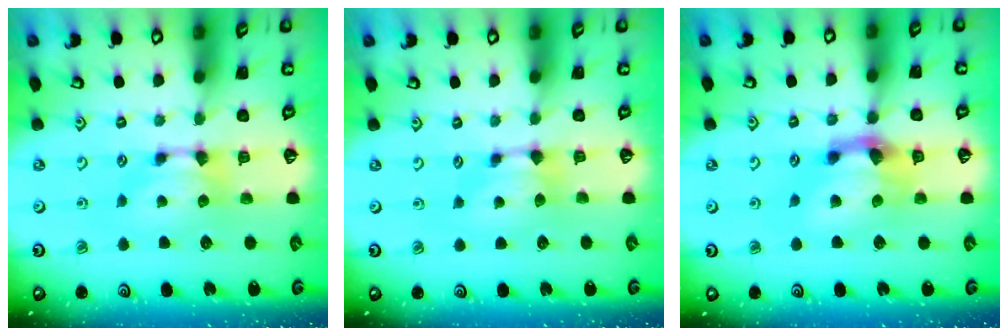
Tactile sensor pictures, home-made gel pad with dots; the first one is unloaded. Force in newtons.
{"total": 0.7, "press": 0.4, "slide": 0.6}
{"total": 4.6, "press": 4.1, "slide": 2.1}